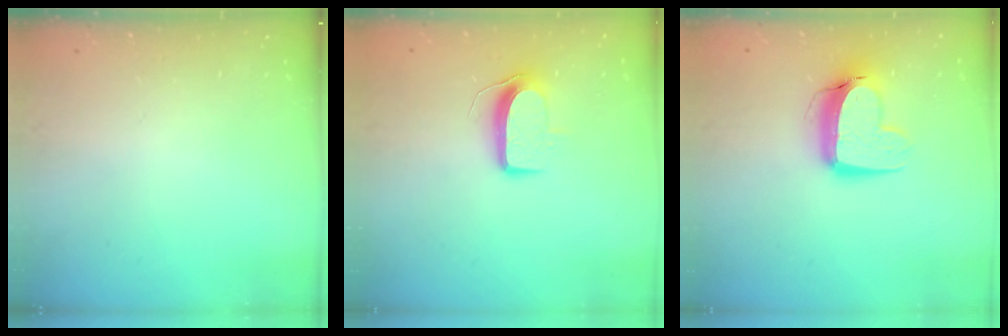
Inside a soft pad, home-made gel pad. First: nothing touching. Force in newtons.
{"total": 9.0, "press": 9.0, "slide": 0.2}
{"total": 12.0, "press": 12.0, "slide": 1.2}